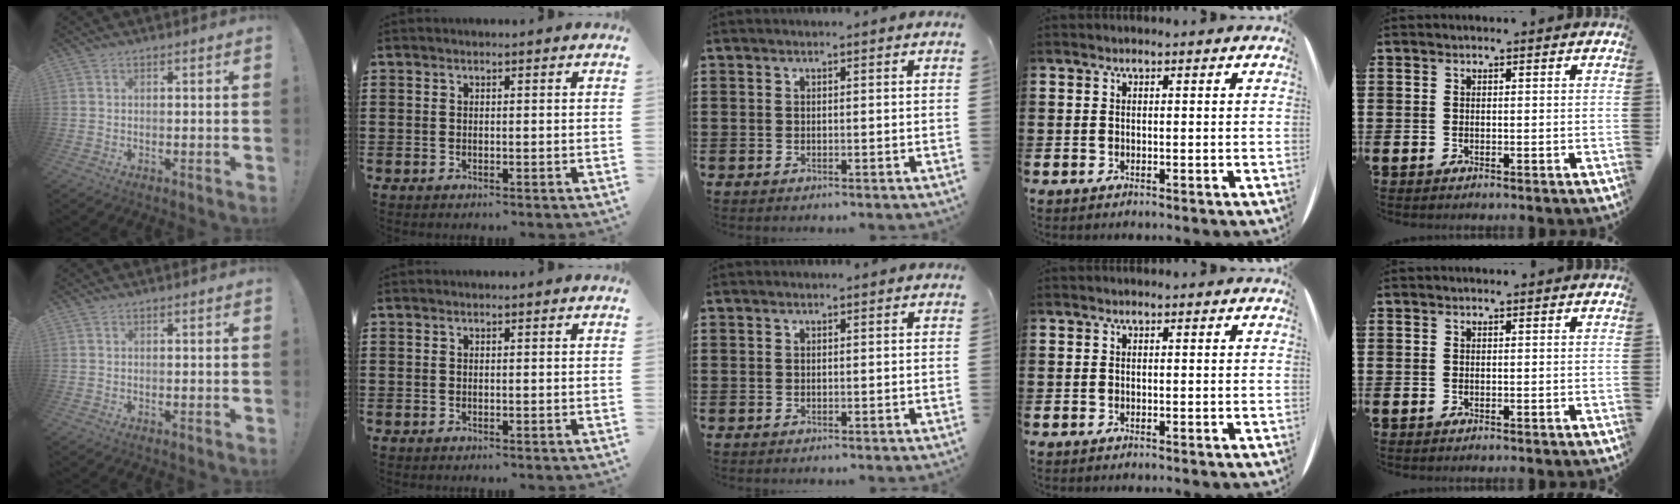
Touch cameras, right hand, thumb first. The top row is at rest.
{}